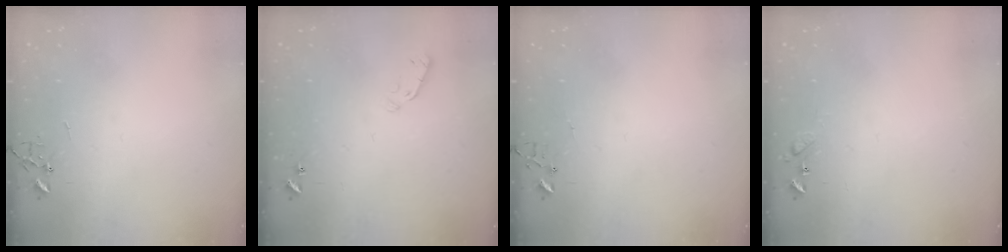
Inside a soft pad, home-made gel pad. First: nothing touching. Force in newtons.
{"total": 4.1, "press": 4.1, "slide": 0.6}
{"total": 3.6, "press": 3.6, "slide": 0.4}
{"total": 6.7, "press": 6.6, "slide": 0.8}